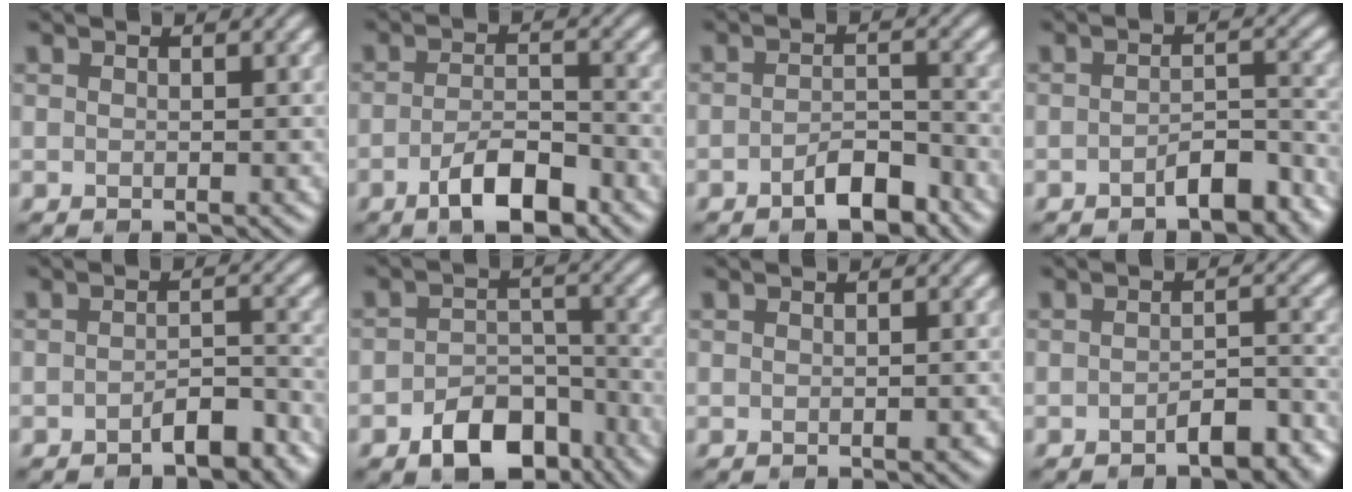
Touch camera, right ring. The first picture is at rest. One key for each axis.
{"total": 5.1, "fx": -2.9, "fy": 1.8, "fz": 3.8, "tx": -0.064, "ty": 0.001, "tz": -0.051}
{"total": 3.5, "fx": -2.3, "fy": 1.3, "fz": 2.3, "tx": -0.034, "ty": 0.010, "tz": -0.042}
{"total": 3.9, "fx": -2.5, "fy": 1.5, "fz": 2.5, "tx": -0.036, "ty": 0.008, "tz": -0.039}
{"total": 3.4, "fx": -2.2, "fy": 1.3, "fz": 2.2, "tx": -0.033, "ty": 0.008, "tz": -0.034}
{"total": 6.3, "fx": -3.8, "fy": 3.8, "fz": 3.2, "tx": -0.042, "ty": -0.005, "tz": -0.062}
{"total": 0.6, "fx": -0.3, "fy": 0.1, "fz": 0.5, "tx": -0.006, "ty": 0.002, "tz": -0.002}
{"total": 3.8, "fx": -2.5, "fy": 1.4, "fz": 2.5, "tx": -0.035, "ty": 0.005, "tz": -0.035}